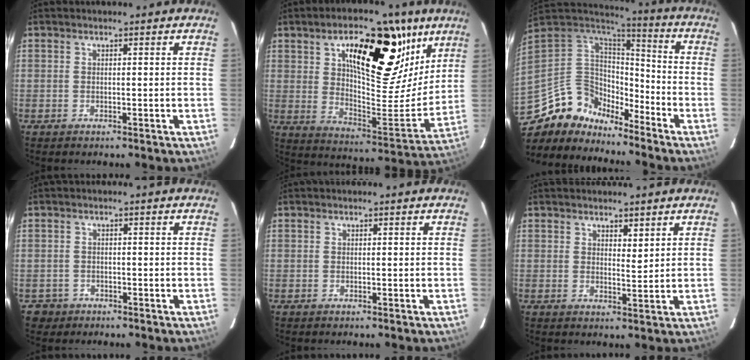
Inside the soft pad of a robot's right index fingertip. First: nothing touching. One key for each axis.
{"total": 22.4, "fx": 10.3, "fy": 8.6, "fz": 18.0, "tx": -0.260, "ty": 0.010, "tz": 0.167}
{"total": 12.8, "fx": -11.1, "fy": 6.1, "fz": 1.5, "tx": -0.031, "ty": 0.081, "tz": -0.207}
{"total": 2.6, "fx": -1.3, "fy": 2.2, "fz": -0.5, "tx": 0.007, "ty": 0.011, "tz": -0.023}
{"total": 0.0}
{"total": 2.2, "fx": 1.6, "fy": 0.7, "fz": 1.4, "tx": -0.024, "ty": -0.006, "tz": 0.030}